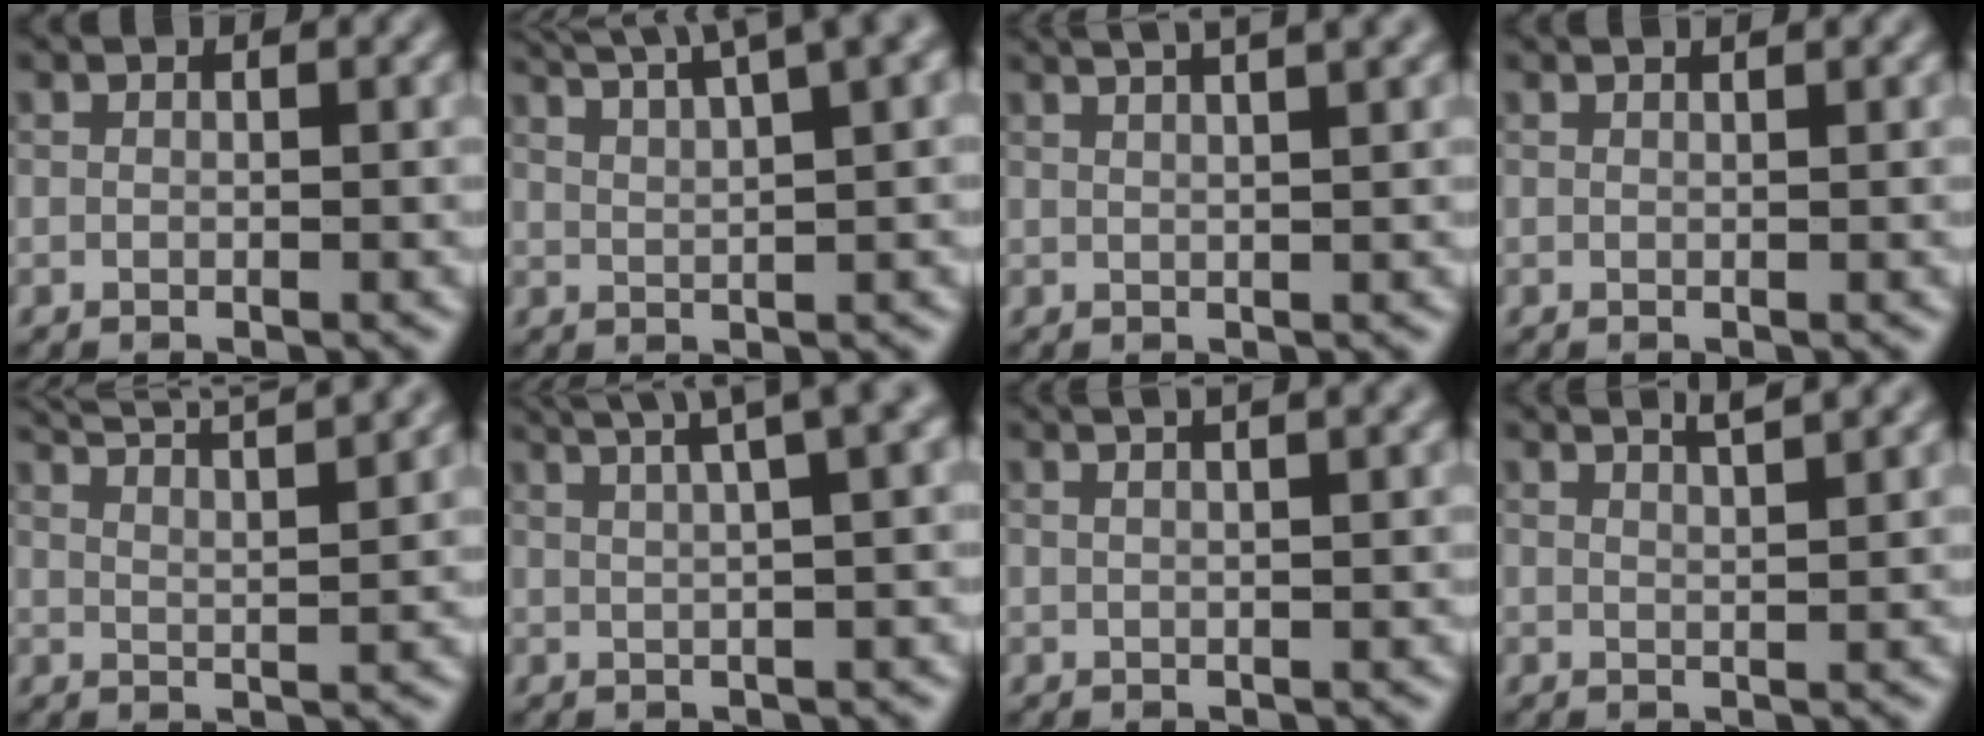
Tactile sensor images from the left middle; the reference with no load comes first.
{"total": 9.0, "force": [6.4, 2.5, 5.8], "torque": [-0.069, 0.048, 0.067]}
{"total": 7.9, "force": [4.9, 3.3, 5.3], "torque": [-0.026, 0.060, 0.027]}
{"total": 1.2, "force": [0.9, 0.4, 0.7], "torque": [-0.005, -0.002, 0.003]}
{"total": 9.3, "force": [7.4, 2.5, 5.0], "torque": [-0.049, 0.037, 0.068]}
{"total": 8.1, "force": [4.9, 2.6, 5.9], "torque": [-0.059, 0.056, 0.041]}
{"total": 6.2, "force": [3.7, 2.8, 4.2], "torque": [-0.015, 0.053, 0.012]}
{"total": 2.9, "force": [2.3, 0.7, 1.7], "torque": [0.003, 0.014, 0.007]}